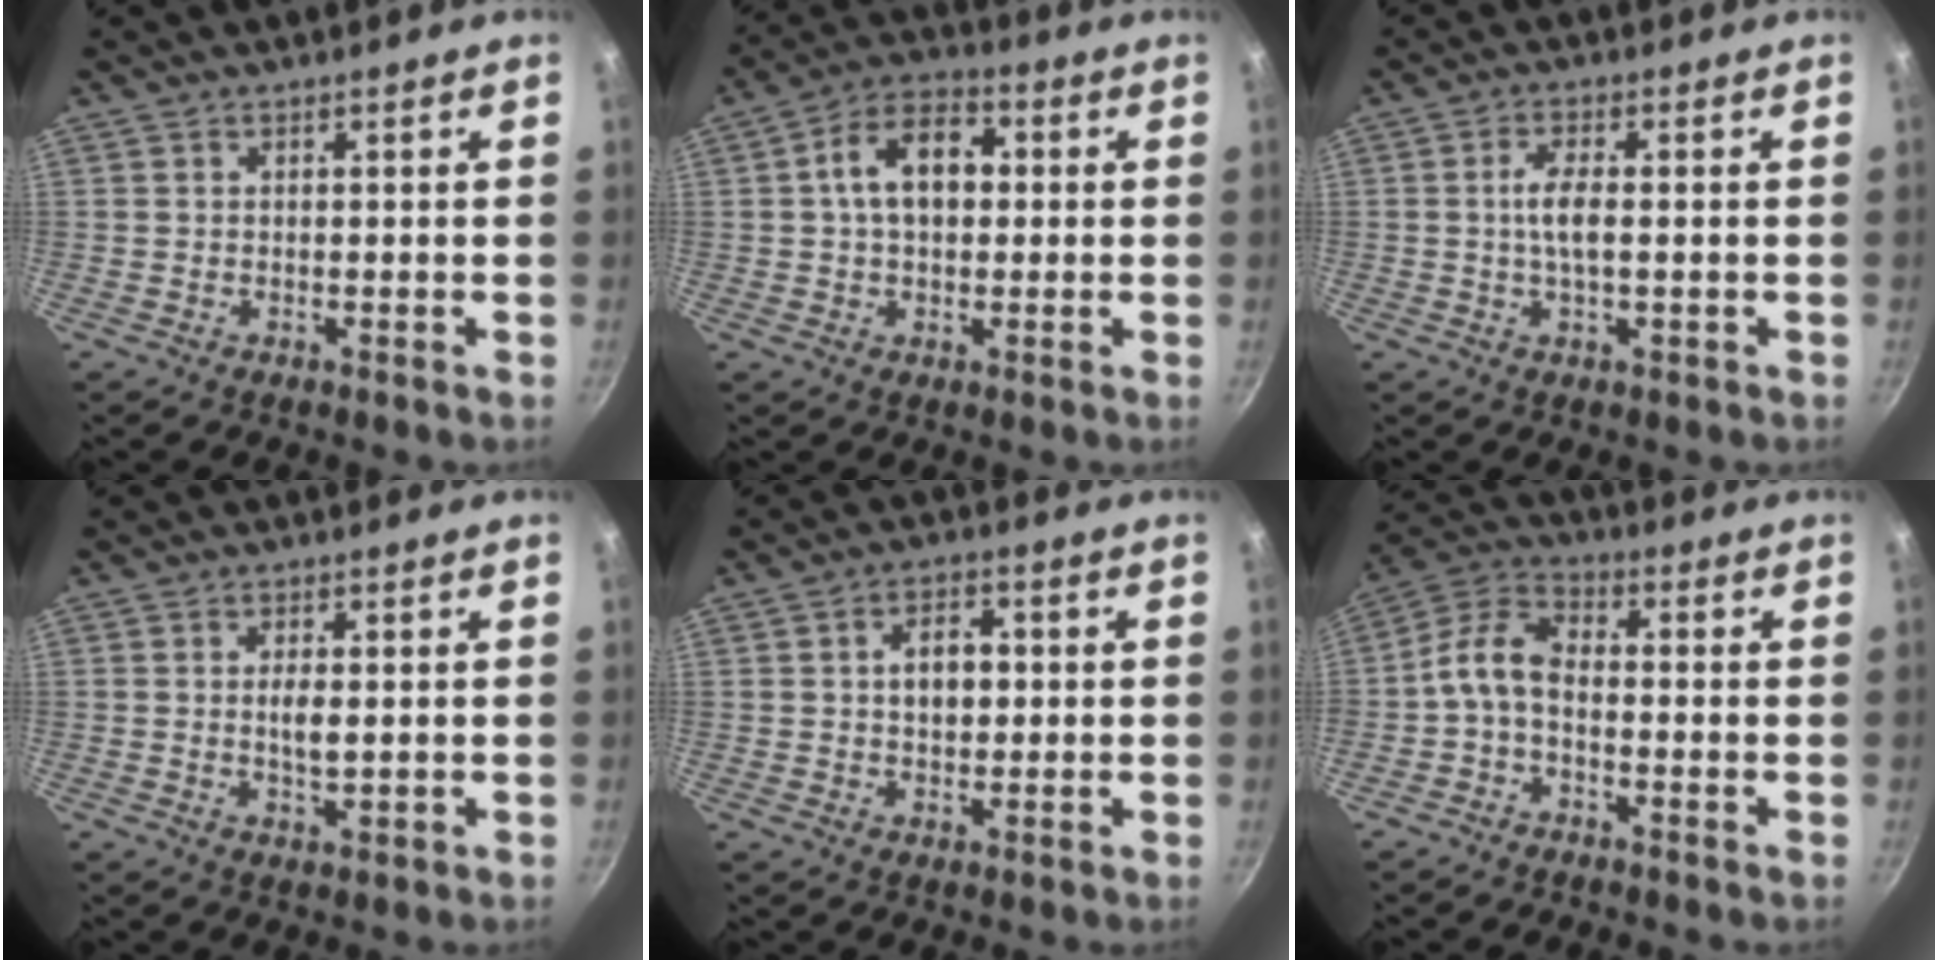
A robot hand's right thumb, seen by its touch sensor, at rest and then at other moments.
{"total": 10.8, "force": [1.3, 7.0, 8.1], "torque": [-0.104, 0.025, 0.008]}
{"total": 4.7, "force": [0.0, 1.7, 4.4], "torque": [-0.094, 0.006, -0.004]}
{"total": 3.1, "force": [0.2, 1.1, 2.8], "torque": [-0.053, -0.002, 0.002]}
{"total": 5.8, "force": [0.5, 3.7, 4.4], "torque": [-0.049, 0.012, 0.005]}
{"total": 7.2, "force": [-1.9, 3.9, 5.7], "torque": [-0.124, 0.037, -0.052]}